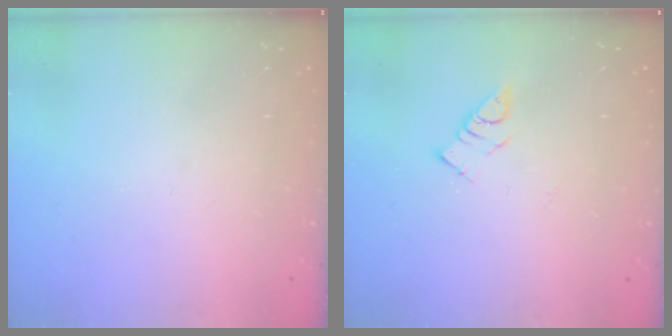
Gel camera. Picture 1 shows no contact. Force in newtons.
{"total": 4.6, "press": 4.6, "slide": 0.2}